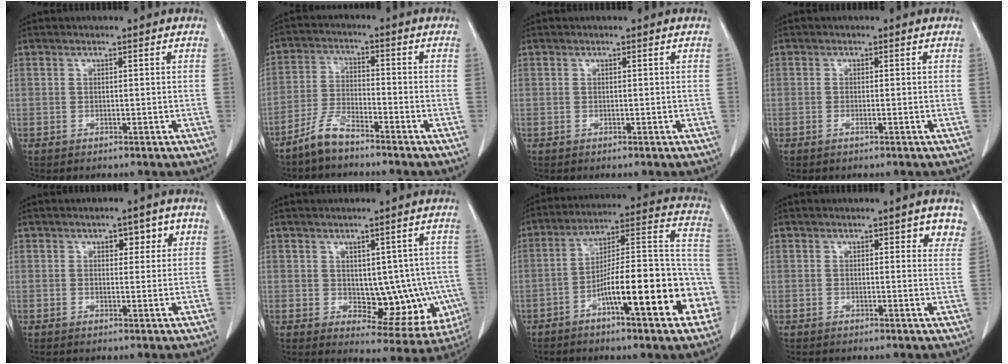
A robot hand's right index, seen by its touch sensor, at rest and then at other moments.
{"total": 5.3, "force": [-4.5, 1.0, 2.6], "torque": [-0.064, -0.010, -0.093]}
{"total": 0.0}
{"total": 0.7, "force": [-0.3, 0.0, 0.6], "torque": [-0.013, -0.001, -0.004]}
{"total": 3.9, "force": [1.6, 2.0, 3.0], "torque": [-0.032, 0.011, 0.021]}
{"total": 10.9, "force": [-0.7, 6.0, 9.0], "torque": [-0.091, 0.009, 0.013]}
{"total": 20.1, "force": [-7.7, 3.7, 18.2], "torque": [-0.218, 0.033, -0.111]}
{"total": 3.7, "force": [2.1, 1.4, 2.6], "torque": [-0.016, -0.001, 0.018]}